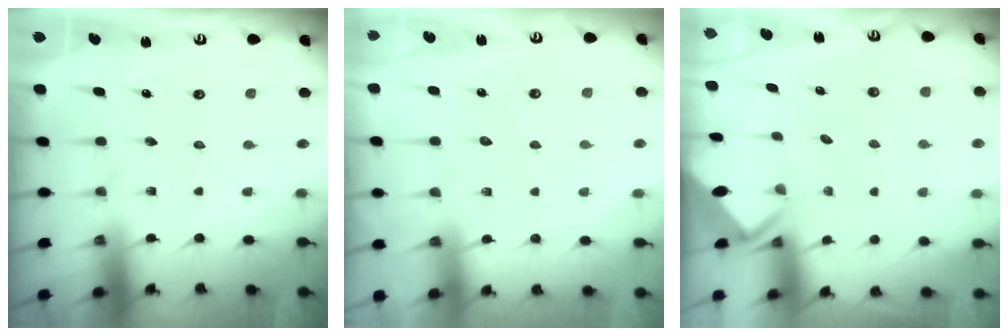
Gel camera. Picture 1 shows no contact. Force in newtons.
{"total": 5.8, "press": 5.8, "slide": 0.7}
{"total": 3.4, "press": 3.4, "slide": 0.3}